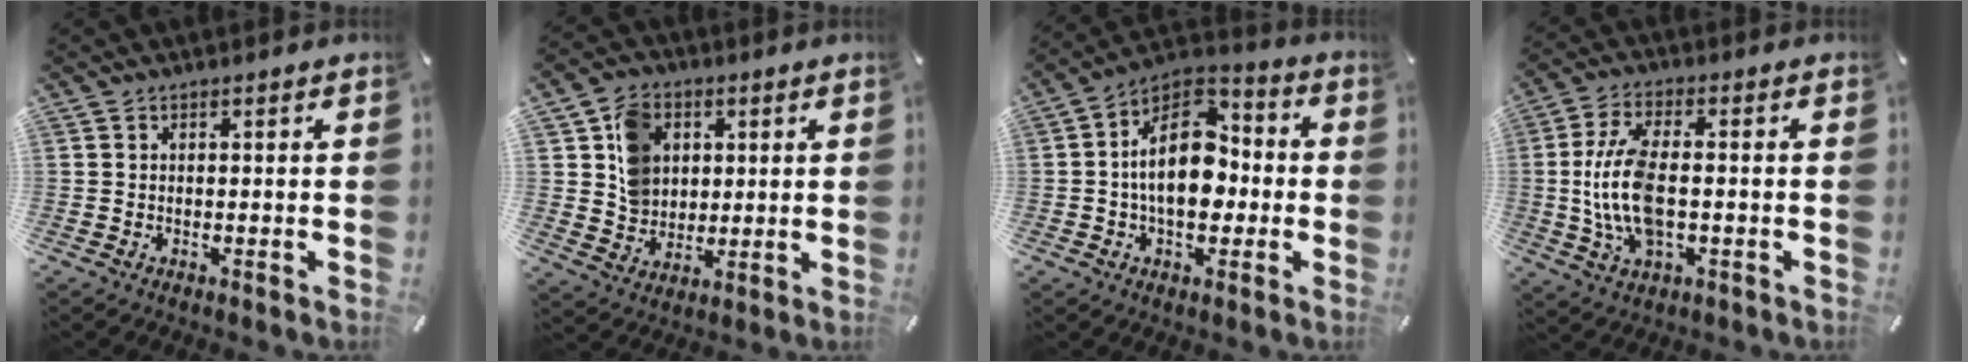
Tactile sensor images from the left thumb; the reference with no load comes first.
{"total": 9.3, "force": [2.8, 8.1, 3.6], "torque": [-0.060, 0.008, 0.054]}
{"total": 15.4, "force": [-0.7, 10.3, 11.4], "torque": [-0.193, 0.001, -0.017]}
{"total": 12.4, "force": [-1.0, 5.8, 11.0], "torque": [-0.233, -0.009, -0.015]}